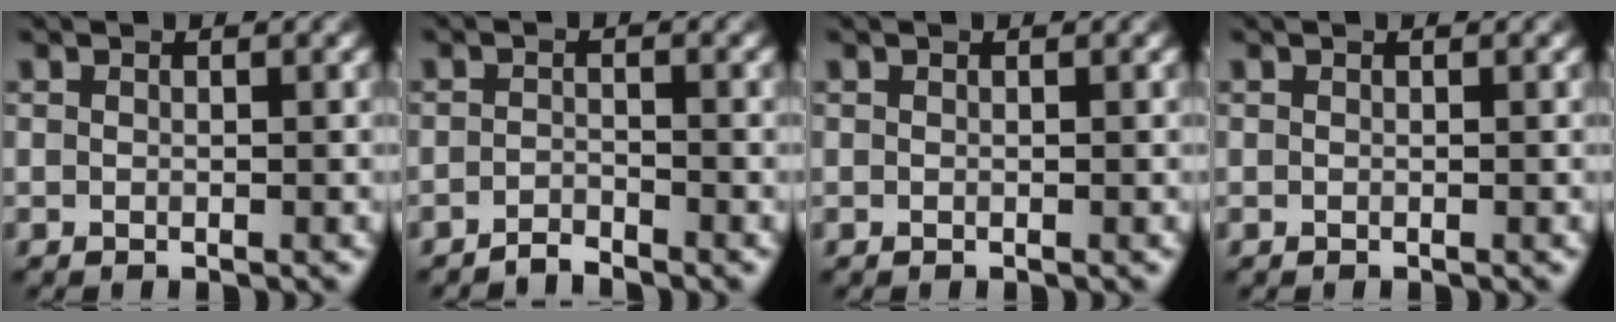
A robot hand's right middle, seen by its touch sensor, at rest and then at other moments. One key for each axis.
{"total": 1.4, "fx": -1.3, "fy": 0.1, "fz": 0.3, "tx": -0.002, "ty": 0.004, "tz": -0.029}
{"total": 0.0}
{"total": 0.0}